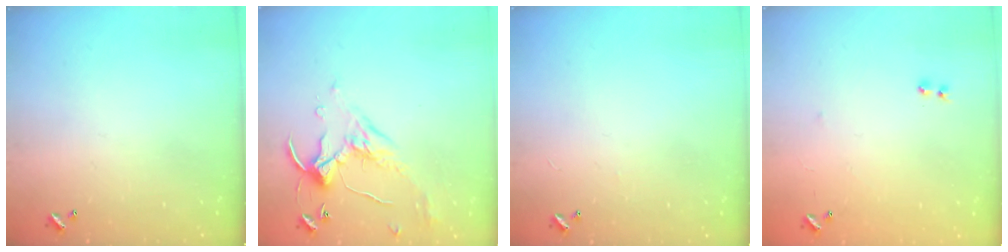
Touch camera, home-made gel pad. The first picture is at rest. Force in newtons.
{"total": 1.6, "press": 1.2, "slide": 1.1}
{"total": 2.1, "press": 2.0, "slide": 0.3}
{"total": 7.1, "press": 7.1, "slide": 0.7}